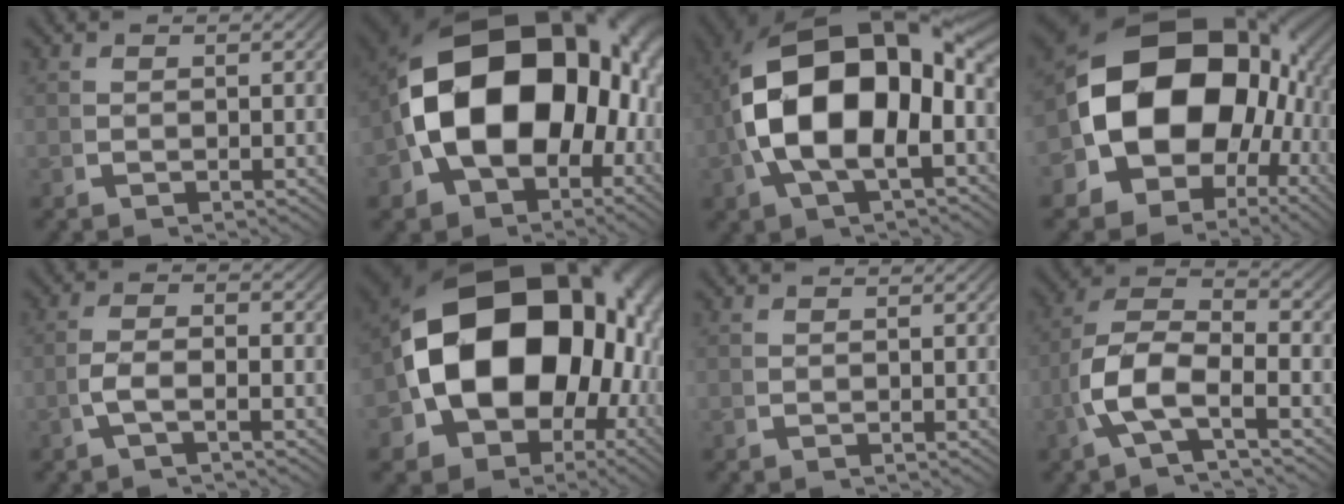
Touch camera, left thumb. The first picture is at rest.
{"total": 22.1, "force": [-0.2, 15.2, 16.0], "torque": [-0.302, -0.053, 0.014]}
{"total": 20.7, "force": [0.9, 13.0, 16.0], "torque": [-0.302, -0.030, 0.025]}
{"total": 25.2, "force": [-0.5, 17.9, 17.8], "torque": [-0.321, -0.071, 0.010]}
{"total": 3.1, "force": [-0.7, 1.2, 2.8], "torque": [-0.066, -0.001, -0.017]}
{"total": 24.7, "force": [-0.3, 17.5, 17.5], "torque": [-0.318, -0.062, 0.011]}
{"total": 0.0}
{"total": 10.4, "force": [-0.7, 6.8, 7.8], "torque": [-0.181, -0.025, -0.013]}